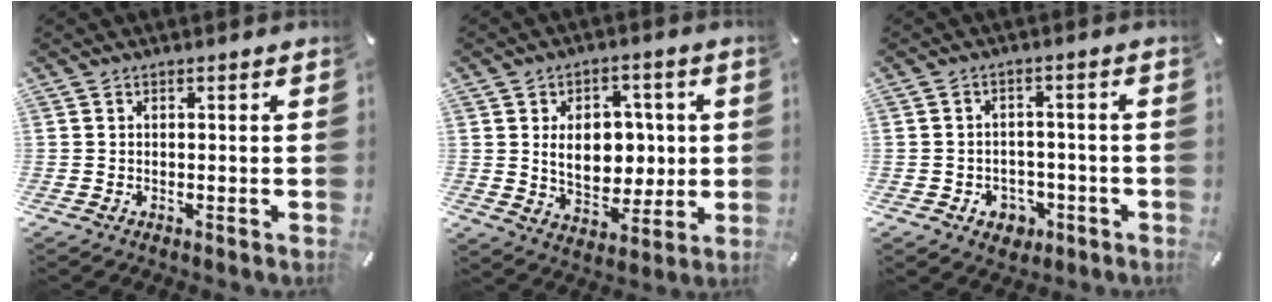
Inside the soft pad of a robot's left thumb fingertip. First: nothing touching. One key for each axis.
{"total": 12.4, "fx": 1.3, "fy": 9.0, "fz": 8.4, "tx": -0.125, "ty": 0.001, "tz": 0.021}
{"total": 4.9, "fx": -2.0, "fy": 4.3, "fz": 1.5, "tx": -0.018, "ty": 0.012, "tz": -0.034}